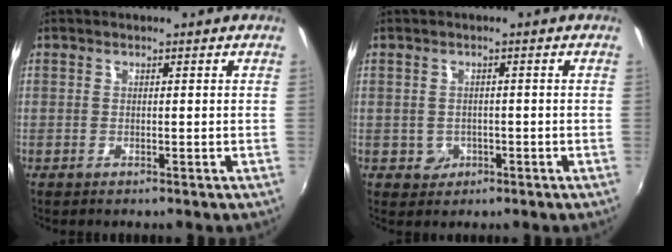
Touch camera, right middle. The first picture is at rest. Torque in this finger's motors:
{"motor_torque": [0.14, -0.12, 0.00, 0.01]}